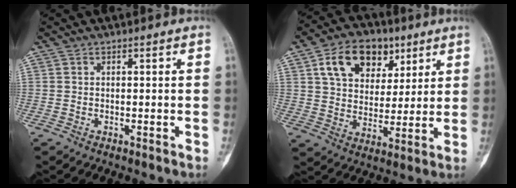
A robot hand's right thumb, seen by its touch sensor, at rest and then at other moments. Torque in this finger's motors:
{"motor_torque": [0.99, 1.40, 0.38, -0.07, 0.28]}